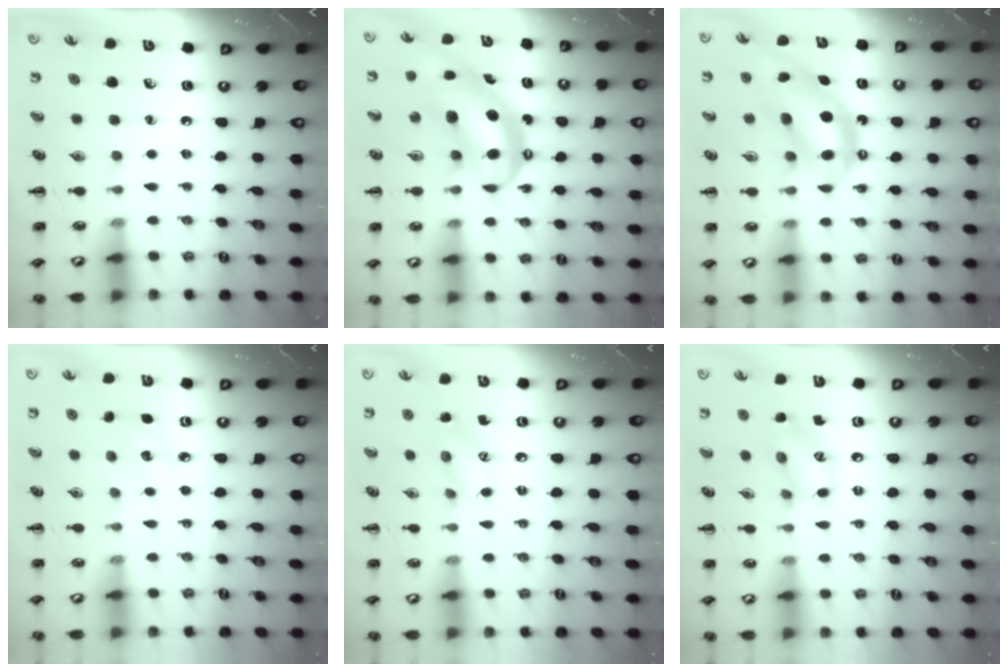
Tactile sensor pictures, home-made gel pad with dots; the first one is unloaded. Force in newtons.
{"total": 8.3, "press": 8.1, "slide": 1.9}
{"total": 10.9, "press": 10.5, "slide": 2.7}
{"total": 5.4, "press": 5.2, "slide": 1.4}
{"total": 8.3, "press": 8.3, "slide": 1.0}
{"total": 9.8, "press": 9.8, "slide": 0.3}